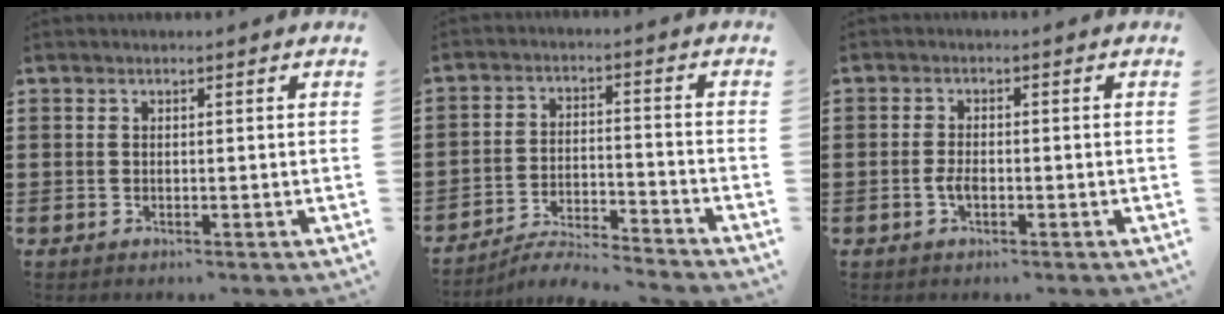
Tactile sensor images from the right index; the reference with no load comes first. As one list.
[{"total": 5.2, "force": [-5.1, 0.0, 1.2], "torque": [-0.030, -0.002, -0.104]}, {"total": 2.1, "force": [-0.8, 0.8, 1.8], "torque": [-0.044, -0.006, -0.016]}]